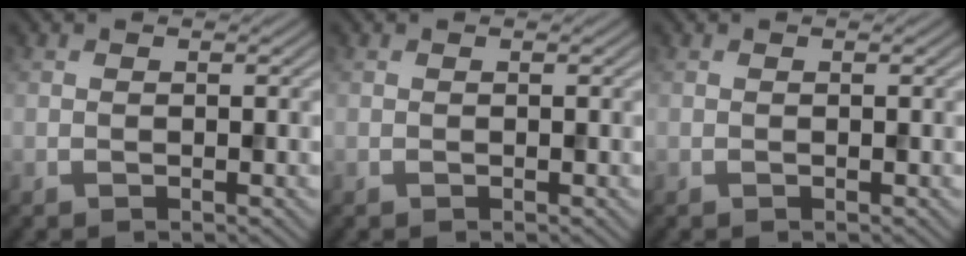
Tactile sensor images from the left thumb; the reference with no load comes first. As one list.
[{"total": 0.0}, {"total": 0.0}]